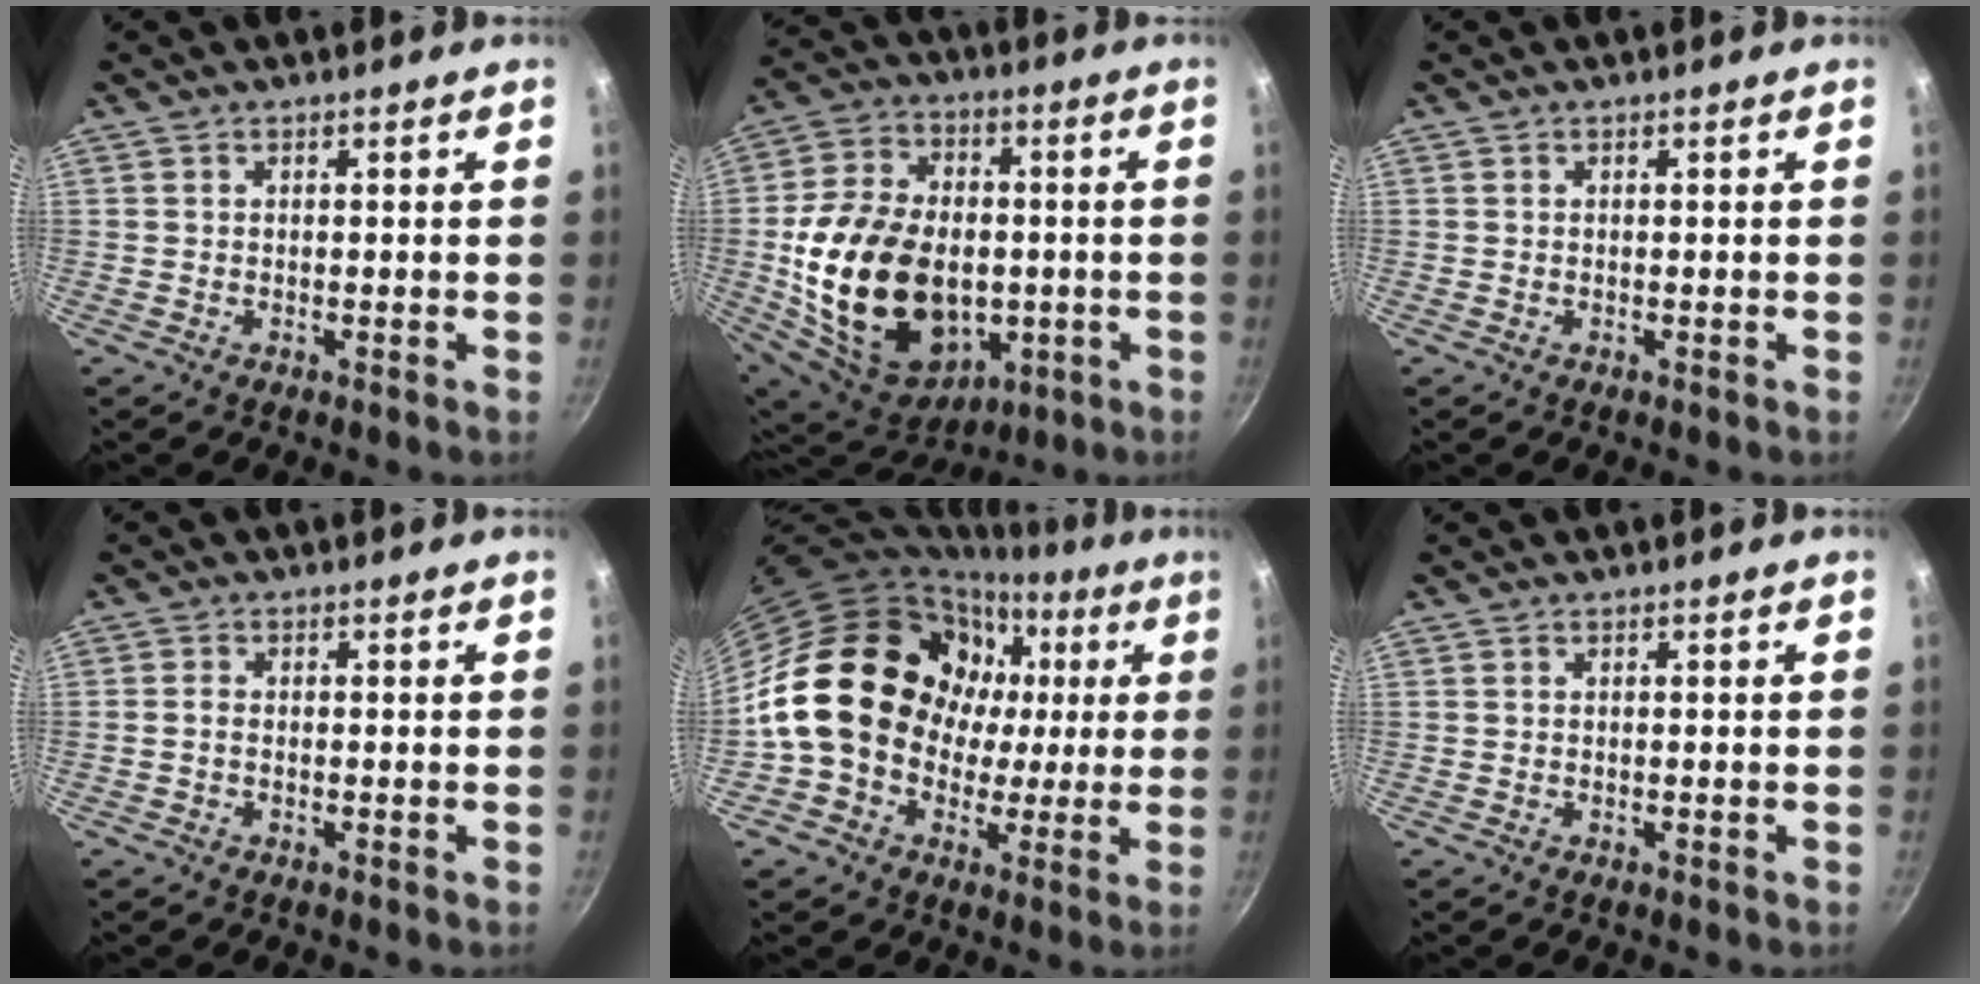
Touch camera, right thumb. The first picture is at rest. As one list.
[{"total": 26.5, "force": [-3.0, 18.1, 19.0], "torque": [-0.331, 0.012, -0.032]}, {"total": 0.0}, {"total": 1.3, "force": [-0.4, 0.9, 0.8], "torque": [-0.015, 0.008, -0.008]}, {"total": 19.8, "force": [0.8, 16.8, 10.5], "torque": [-0.145, 0.040, 0.013]}, {"total": 0.0}]